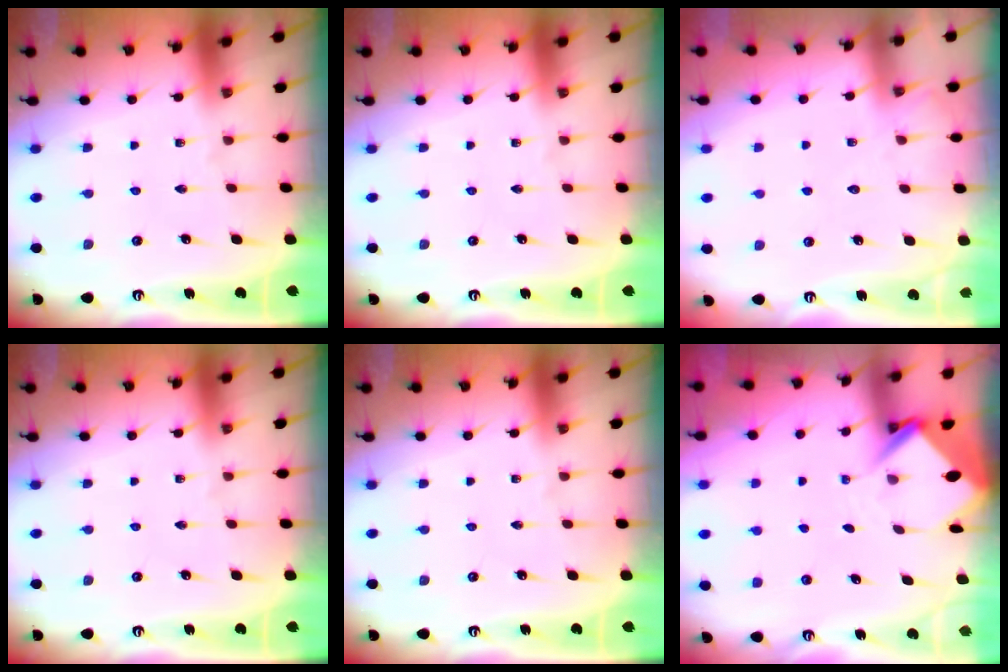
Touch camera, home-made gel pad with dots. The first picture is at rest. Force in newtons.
{"total": 0.0}
{"total": 5.1, "press": 5.1, "slide": 0.7}
{"total": 0.0}
{"total": 0.0}
{"total": 3.7, "press": 3.7, "slide": 0.3}